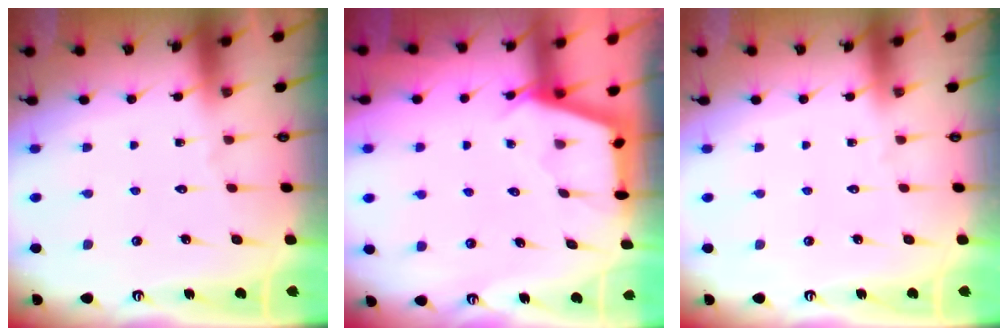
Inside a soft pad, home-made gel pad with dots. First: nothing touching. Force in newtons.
{"total": 2.7, "press": 2.7, "slide": 0.3}
{"total": 0.0}